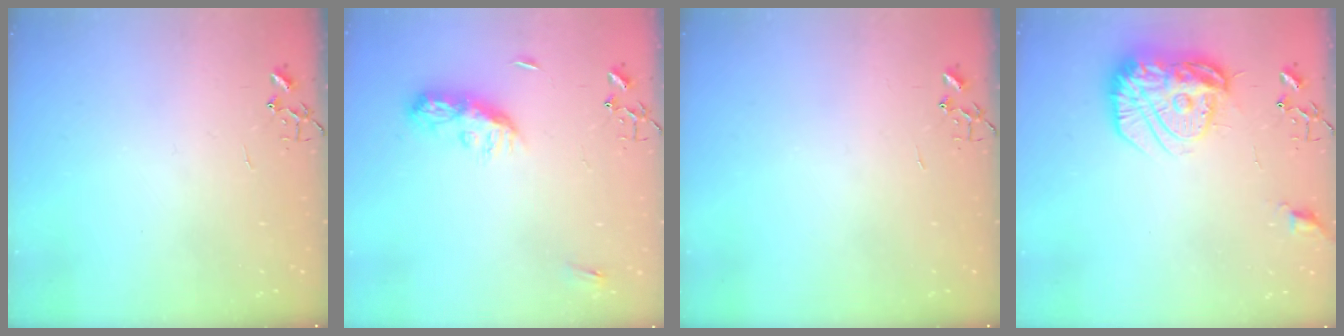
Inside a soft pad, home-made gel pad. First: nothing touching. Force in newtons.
{"total": 8.7, "press": 8.7, "slide": 0.4}
{"total": 0.0}
{"total": 17.7, "press": 17.6, "slide": 1.4}